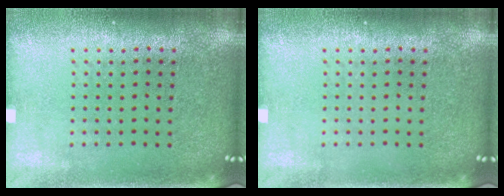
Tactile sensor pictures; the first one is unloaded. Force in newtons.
{"total": 0.0}